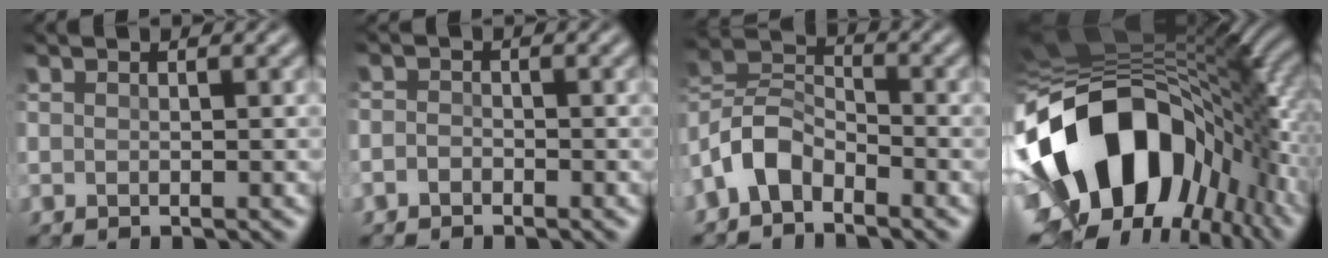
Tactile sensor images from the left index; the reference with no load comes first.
{"total": 1.1, "force": [-0.8, 0.7, 0.3], "torque": [0.005, 0.006, -0.024]}
{"total": 5.0, "force": [-3.1, 2.6, 2.8], "torque": [-0.062, 0.012, -0.075]}
{"total": 18.7, "force": [-4.2, 11.7, 14.0], "torque": [-0.271, -0.013, -0.074]}